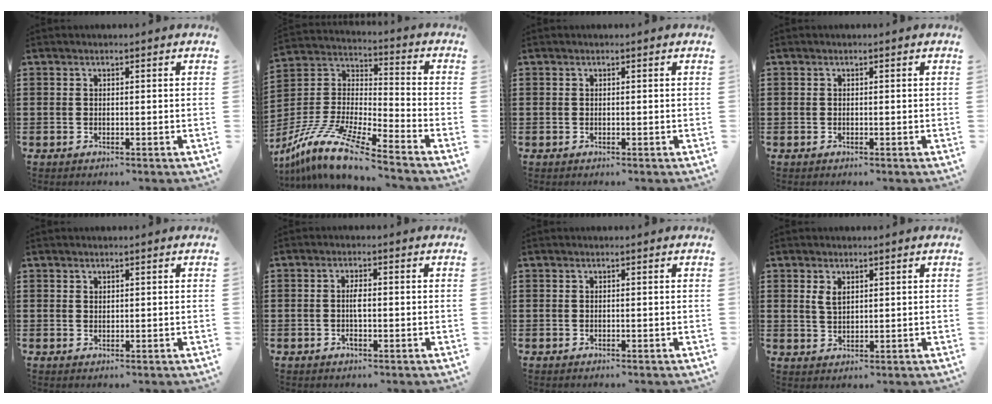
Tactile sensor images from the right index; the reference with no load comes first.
{"total": 12.1, "force": [-10.2, 1.0, 6.5], "torque": [-0.157, 0.002, -0.211]}
{"total": 0.0}
{"total": 0.0}
{"total": 0.7, "force": [0.6, 0.3, 0.1], "torque": [-0.003, 0.001, 0.013]}
{"total": 2.5, "force": [-0.3, 0.9, 2.3], "torque": [-0.044, 0.003, -0.007]}
{"total": 0.0}
{"total": 2.1, "force": [1.1, 1.1, 1.5], "torque": [-0.032, 0.004, 0.019]}